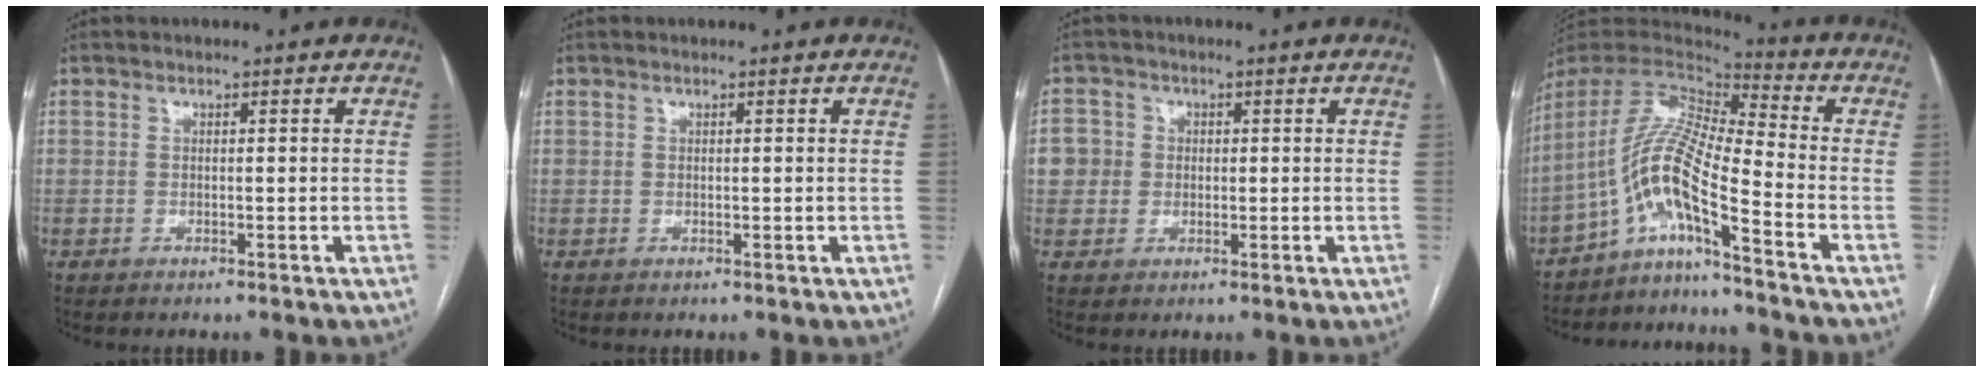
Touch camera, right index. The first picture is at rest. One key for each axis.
{"total": 0.0}
{"total": 4.9, "fx": 0.4, "fy": 4.8, "fz": 0.7, "tx": -0.008, "ty": 0.016, "tz": 0.007}
{"total": 11.1, "fx": -7.0, "fy": -0.1, "fz": 8.6, "tx": -0.173, "ty": 0.017, "tz": -0.133}